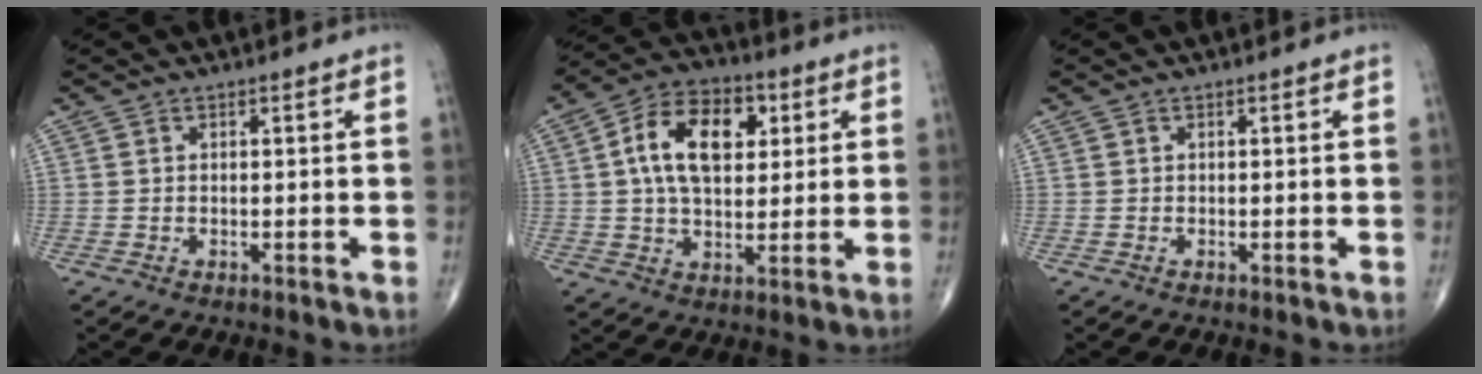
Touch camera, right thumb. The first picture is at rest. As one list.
[{"total": 14.4, "force": [3.5, 8.8, 10.9], "torque": [-0.165, 0.008, 0.054]}, {"total": 0.0}]